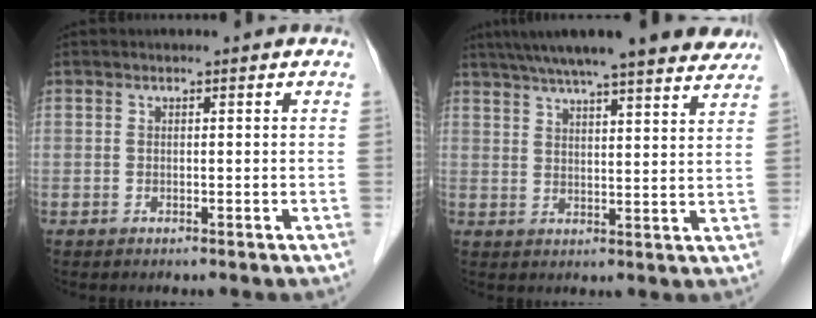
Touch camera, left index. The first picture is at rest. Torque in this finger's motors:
{"motor_torque": [0.38, -0.58, 0.75, 0.21]}